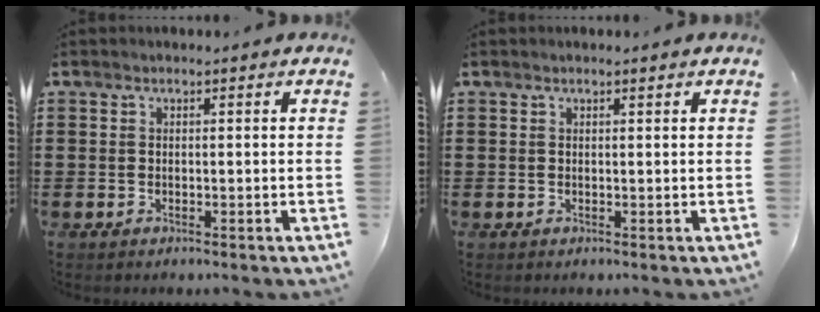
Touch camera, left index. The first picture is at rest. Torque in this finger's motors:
{"motor_torque": [-0.02, 0.02, 0.03, 0.00]}